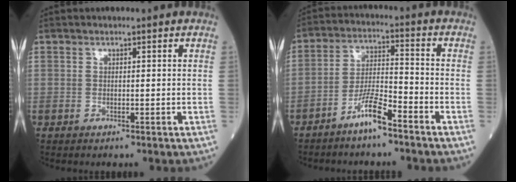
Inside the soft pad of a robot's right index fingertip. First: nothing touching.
{"total": 6.5, "force": [-4.7, 0.5, 4.4], "torque": [-0.089, 0.000, -0.091]}